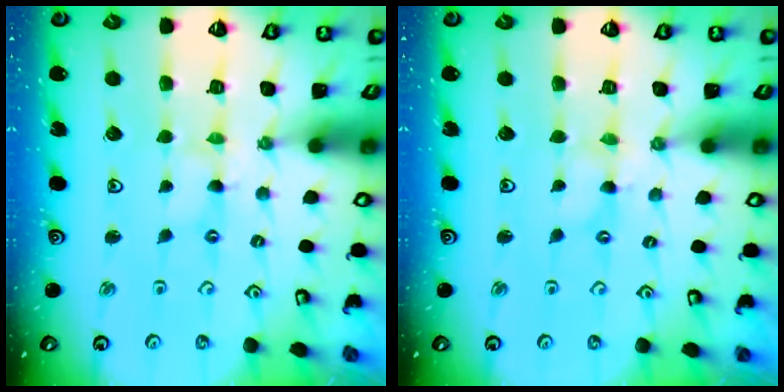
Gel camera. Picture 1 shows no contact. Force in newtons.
{"total": 0.0}